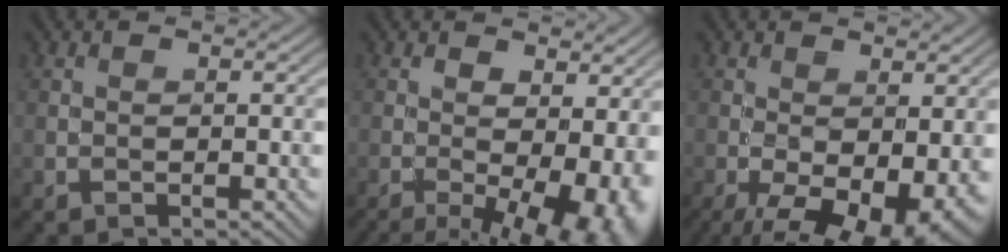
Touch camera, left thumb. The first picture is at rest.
{"total": 11.9, "force": [-4.0, 5.0, 10.1], "torque": [-0.145, -0.023, -0.046]}
{"total": 11.9, "force": [-4.9, 5.6, 9.2], "torque": [-0.157, -0.036, -0.061]}